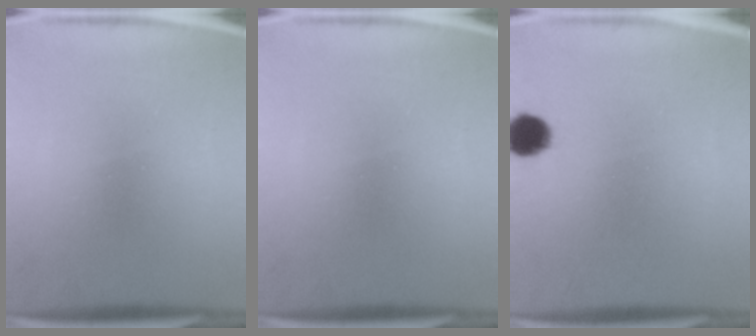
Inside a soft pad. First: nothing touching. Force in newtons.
{"total": 0.0}
{"total": 5.6}